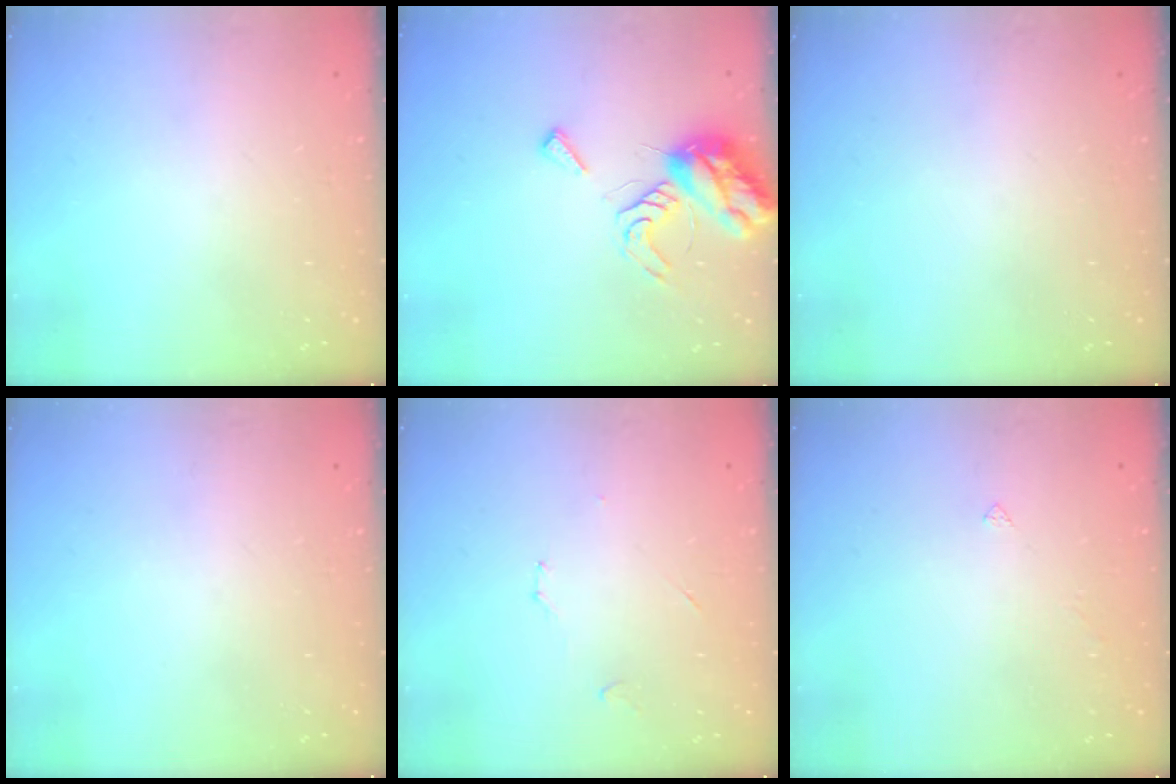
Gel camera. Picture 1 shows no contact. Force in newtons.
{"total": 9.0, "press": 9.0, "slide": 1.1}
{"total": 0.0}
{"total": 0.0}
{"total": 3.8, "press": 3.8, "slide": 0.5}
{"total": 1.5, "press": 1.4, "slide": 0.3}